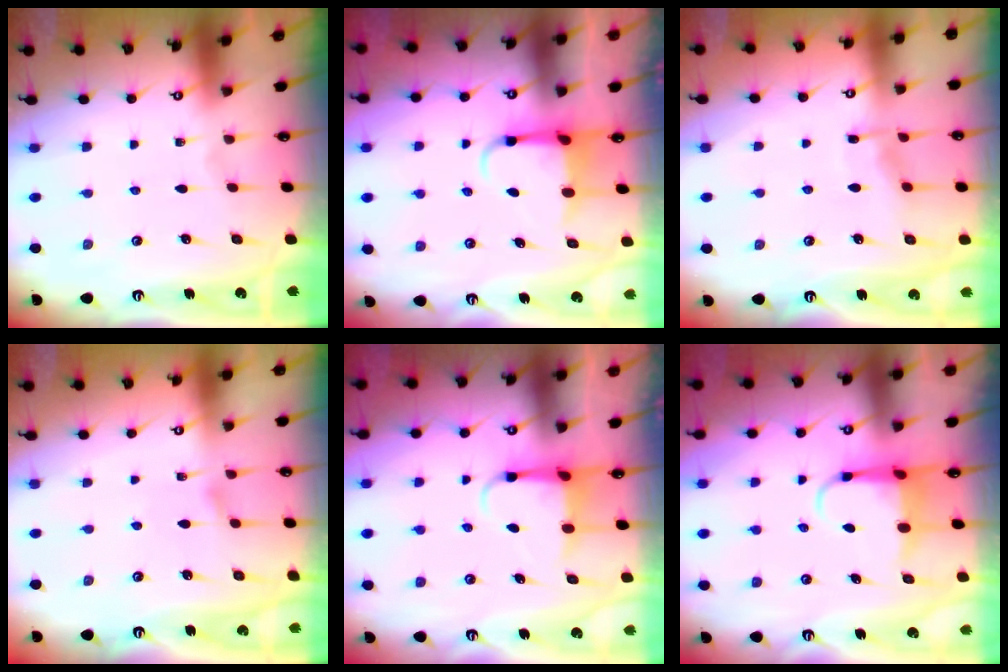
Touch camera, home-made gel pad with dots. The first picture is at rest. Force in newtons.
{"total": 3.8, "press": 3.7, "slide": 0.7}
{"total": 5.8, "press": 5.7, "slide": 0.6}
{"total": 4.4, "press": 4.4, "slide": 0.5}
{"total": 4.0, "press": 4.0, "slide": 0.4}
{"total": 5.1, "press": 5.0, "slide": 0.9}